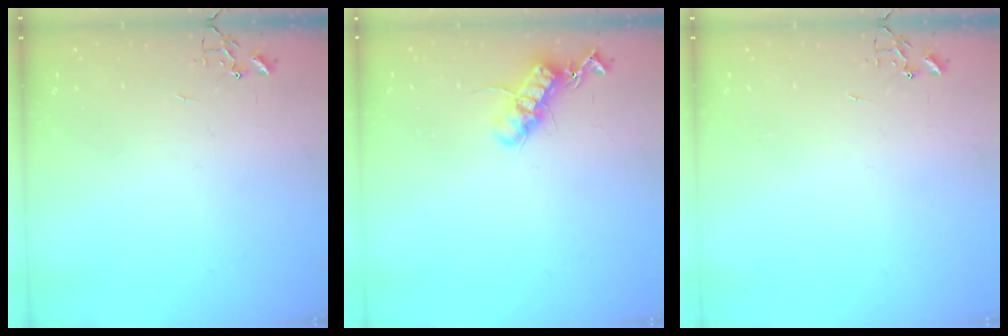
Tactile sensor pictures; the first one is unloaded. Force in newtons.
{"total": 12.9, "press": 12.9, "slide": 0.3}
{"total": 0.0}